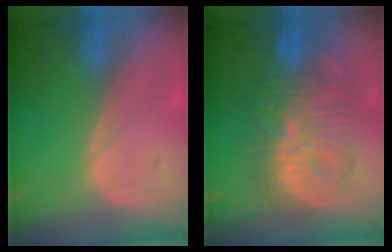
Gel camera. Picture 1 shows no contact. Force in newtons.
{"total": 10.3, "press": 10.3, "slide": 0.4}